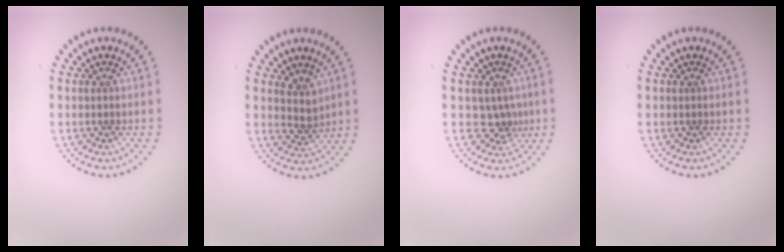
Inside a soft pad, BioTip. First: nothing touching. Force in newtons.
{"total": 2.1, "press": 1.7, "slide": 1.2}
{"total": 2.1, "press": 1.5, "slide": 1.4}
{"total": 0.0}